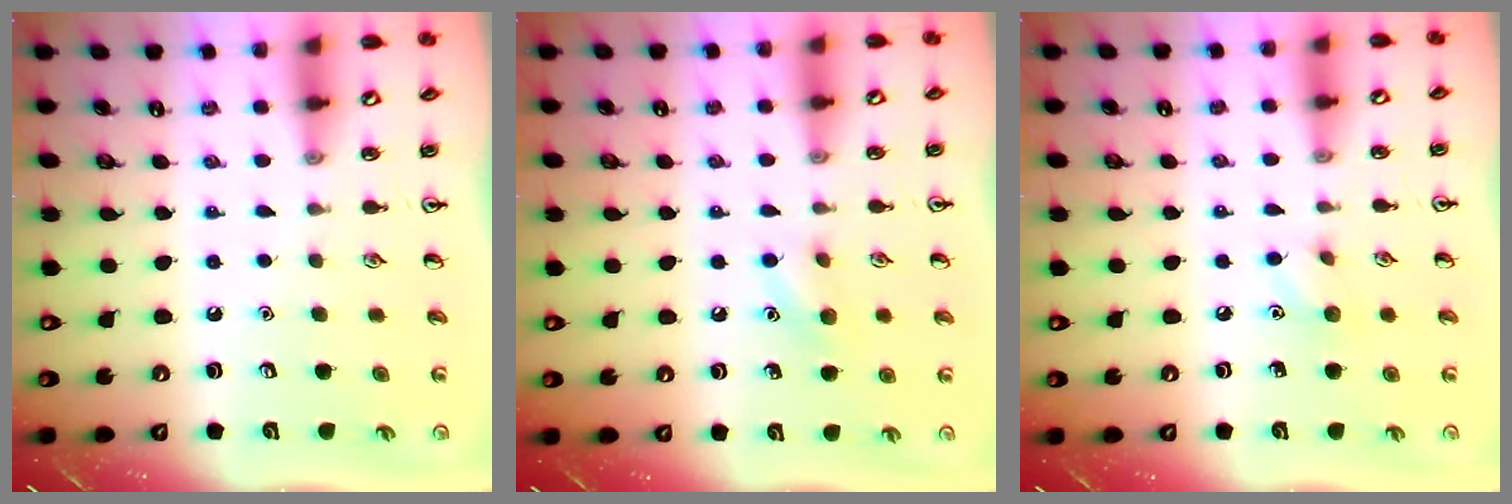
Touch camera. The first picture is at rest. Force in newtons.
{"total": 7.9, "press": 7.6, "slide": 1.9}
{"total": 5.7, "press": 5.5, "slide": 1.7}